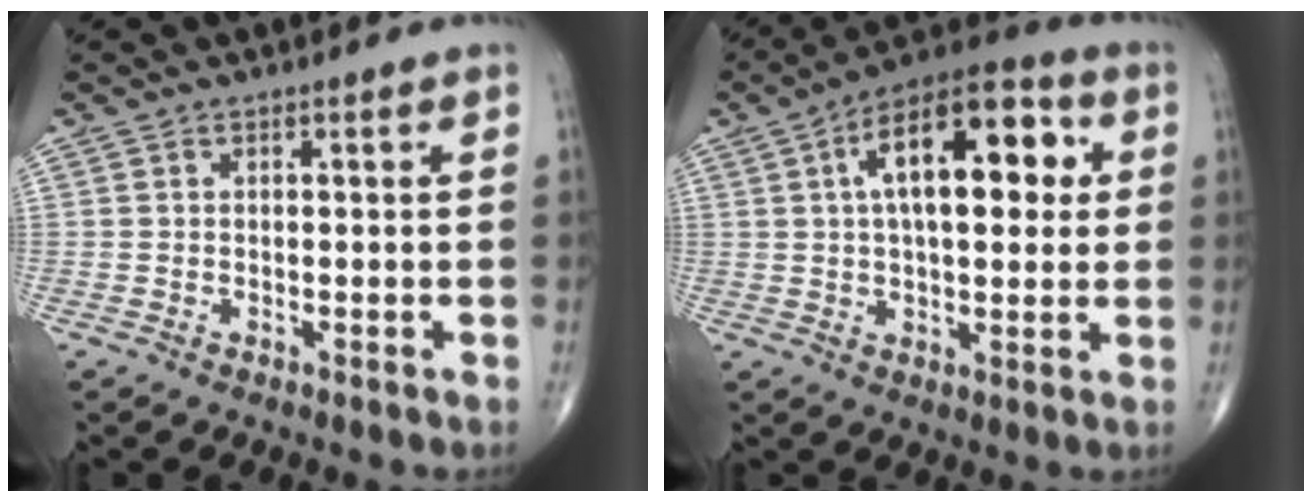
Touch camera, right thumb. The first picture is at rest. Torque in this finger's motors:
{"motor_torque": [1.08, 3.93, 1.89, 0.35, 0.15]}